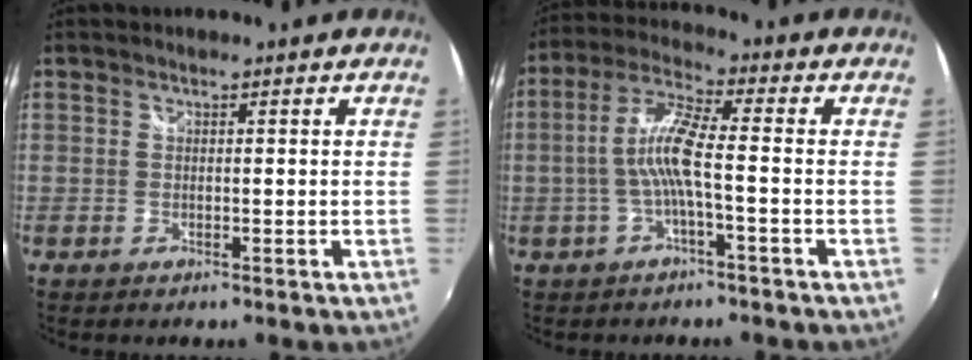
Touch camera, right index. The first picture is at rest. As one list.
[{"total": 7.8, "force": [-1.7, 0.5, 7.6], "torque": [-0.168, 0.008, -0.028]}]